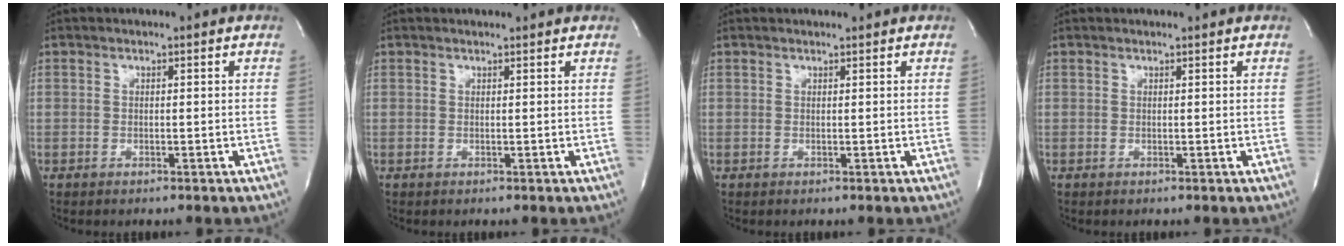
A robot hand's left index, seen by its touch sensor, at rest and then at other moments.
{"total": 2.0, "force": [2.0, 0.1, 0.3], "torque": [-0.010, 0.011, 0.024]}
{"total": 1.2, "force": [1.1, 0.0, 0.2], "torque": [-0.006, 0.010, 0.020]}
{"total": 0.7, "force": [0.7, 0.0, 0.1], "torque": [-0.005, 0.007, 0.013]}